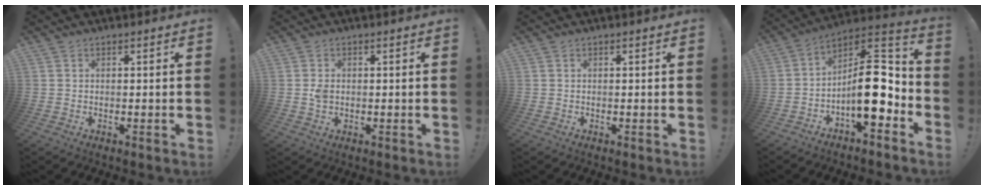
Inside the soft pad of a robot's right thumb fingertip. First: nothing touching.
{"total": 2.0, "force": [-0.3, 1.5, 1.3], "torque": [-0.027, 0.007, -0.002]}
{"total": 0.0}
{"total": 17.4, "force": [-3.3, 8.0, 15.1], "torque": [-0.226, 0.019, -0.047]}